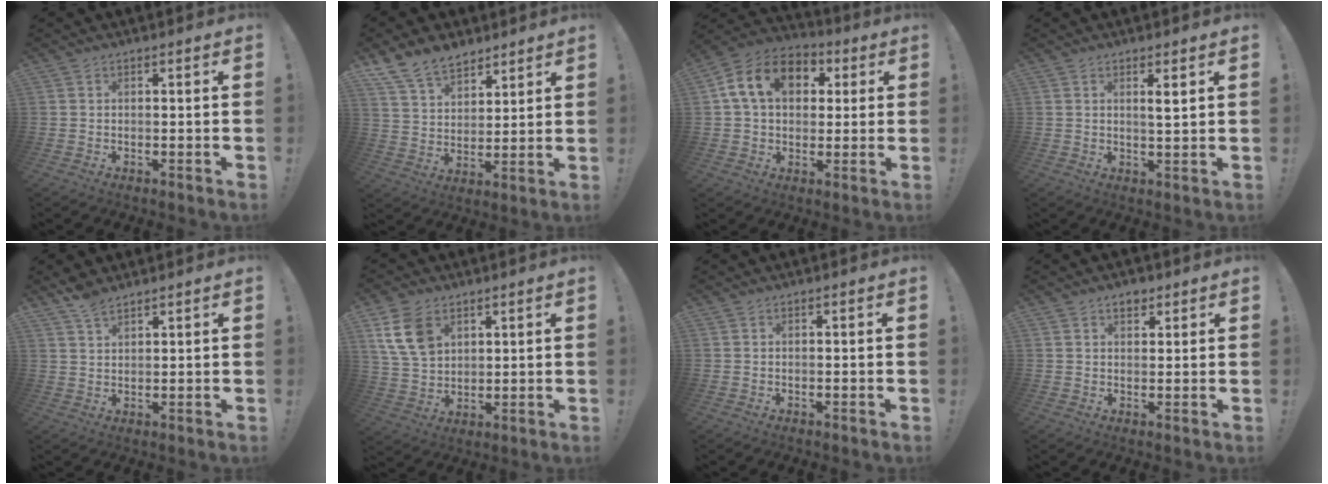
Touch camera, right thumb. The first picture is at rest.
{"total": 12.0, "force": [9.0, 6.8, 4.0], "torque": [-0.076, -0.060, 0.176]}
{"total": 15.0, "force": [4.4, 10.9, 9.3], "torque": [-0.153, 0.004, 0.084]}
{"total": 3.2, "force": [1.3, 0.3, 2.9], "torque": [-0.039, -0.010, 0.016]}
{"total": 4.5, "force": [3.7, 1.5, 2.0], "torque": [-0.038, -0.020, 0.068]}
{"total": 13.1, "force": [5.9, 9.4, 6.9], "torque": [-0.124, -0.015, 0.121]}
{"total": 0.0}
{"total": 3.2, "force": [2.0, 2.1, 1.3], "torque": [-0.004, -0.009, 0.031]}